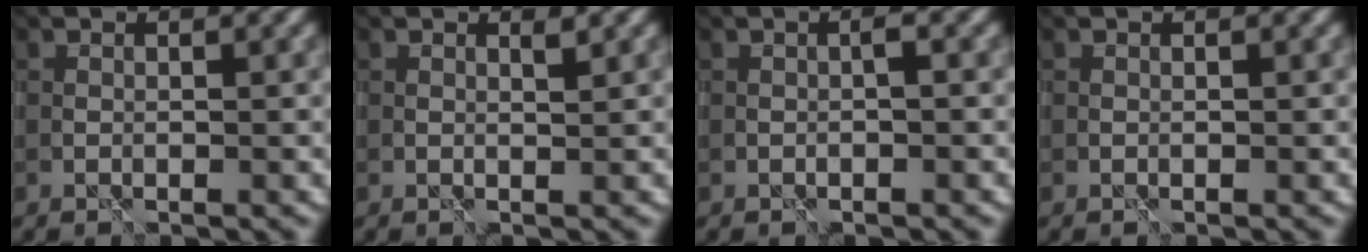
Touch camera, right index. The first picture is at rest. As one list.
[{"total": 0.6, "force": [0.5, 0.0, 0.3], "torque": [-0.005, -0.002, 0.007]}, {"total": 1.0, "force": [-0.2, 0.1, 0.9], "torque": [-0.016, 0.002, -0.003]}, {"total": 0.0}]